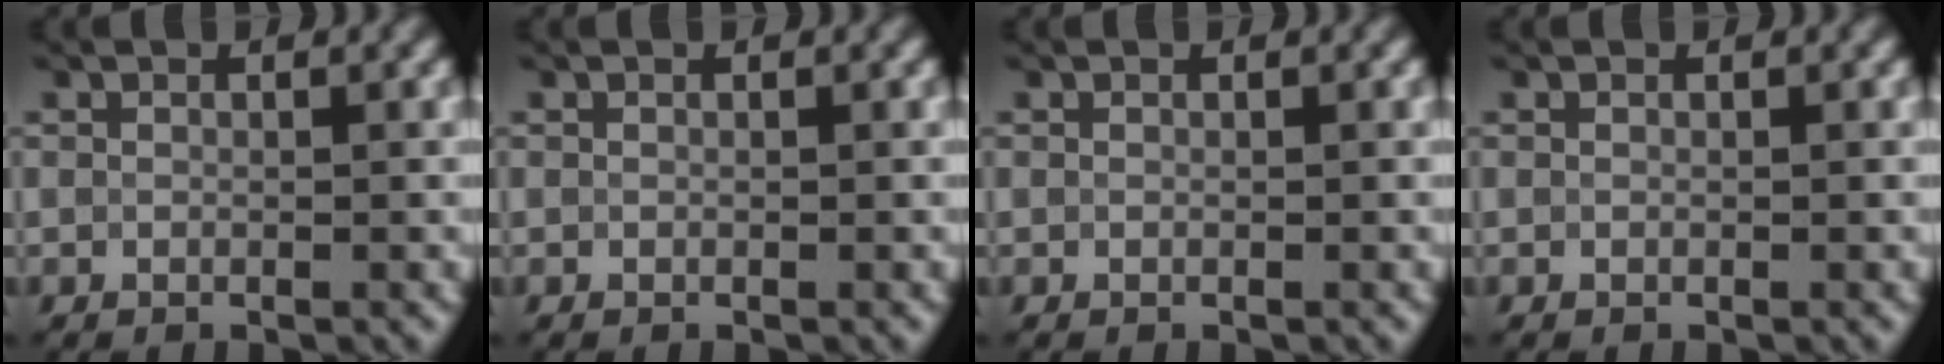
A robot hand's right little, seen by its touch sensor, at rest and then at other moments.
{"total": 0.0}
{"total": 0.0}
{"total": 0.0}